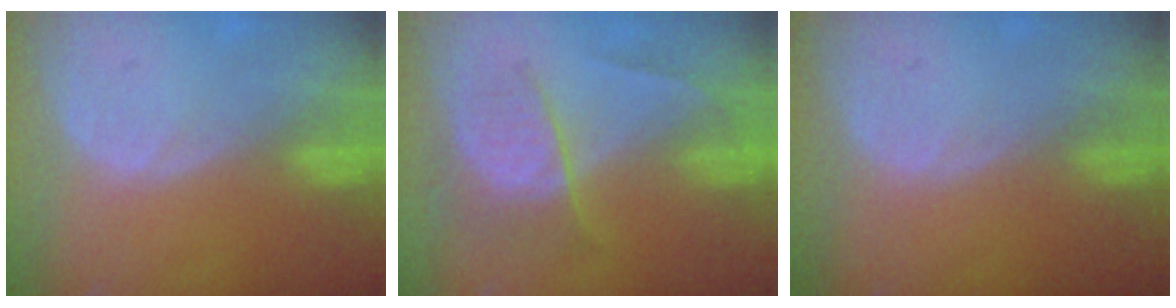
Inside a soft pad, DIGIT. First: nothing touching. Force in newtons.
{"total": 6.6, "press": 6.0, "slide": 2.8}
{"total": 0.0}